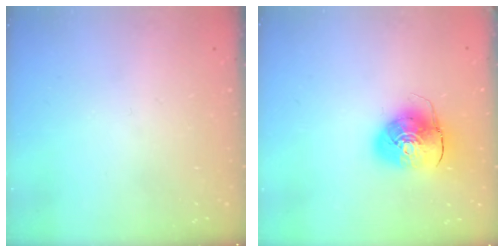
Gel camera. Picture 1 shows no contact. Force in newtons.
{"total": 10.8, "press": 10.6, "slide": 1.8}